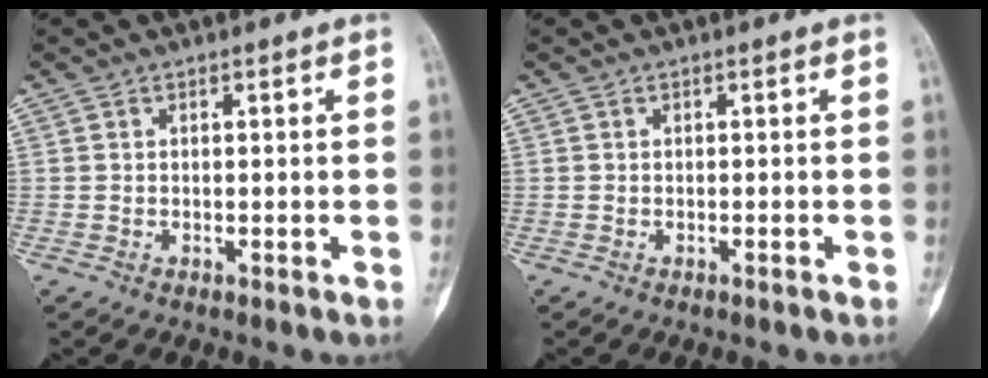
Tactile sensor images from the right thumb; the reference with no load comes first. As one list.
[{"total": 0.0}]